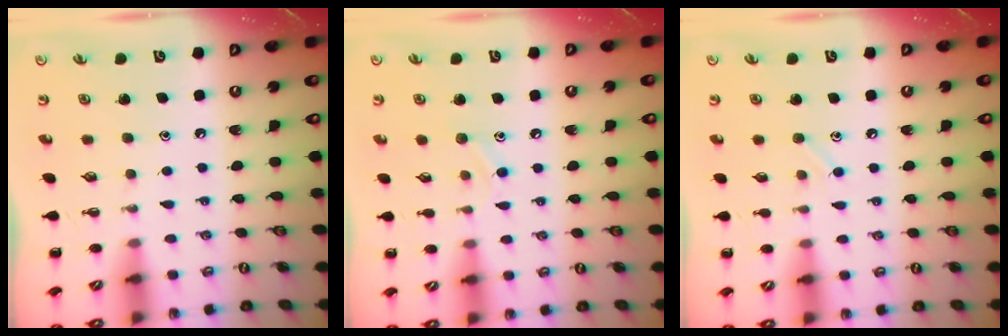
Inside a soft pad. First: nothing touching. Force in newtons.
{"total": 7.6, "press": 7.4, "slide": 1.8}
{"total": 5.0, "press": 4.8, "slide": 1.4}